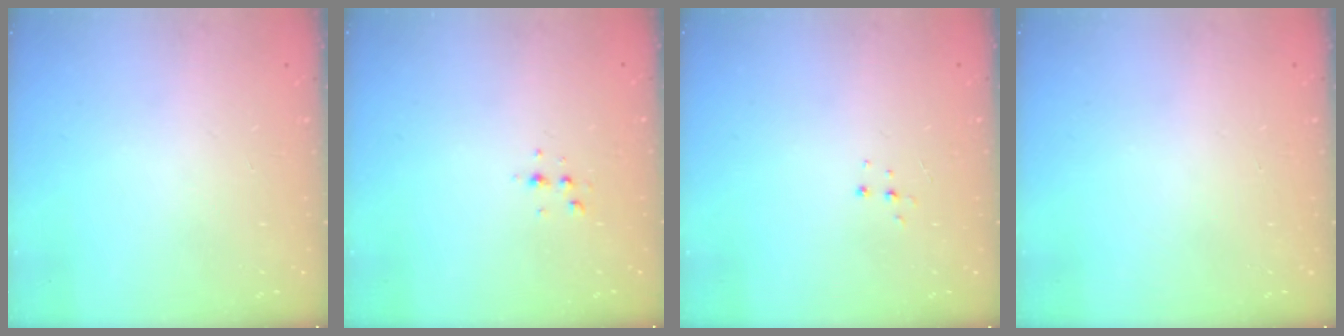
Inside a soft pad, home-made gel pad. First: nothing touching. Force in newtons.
{"total": 3.7, "press": 3.2, "slide": 1.7}
{"total": 3.8, "press": 3.8, "slide": 0.3}
{"total": 0.0}